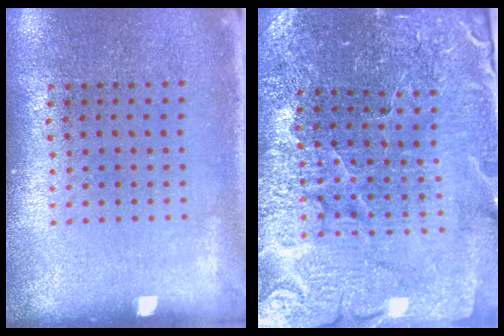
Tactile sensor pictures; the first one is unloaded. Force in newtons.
{"total": 3.9, "press": 3.8, "slide": 0.6}